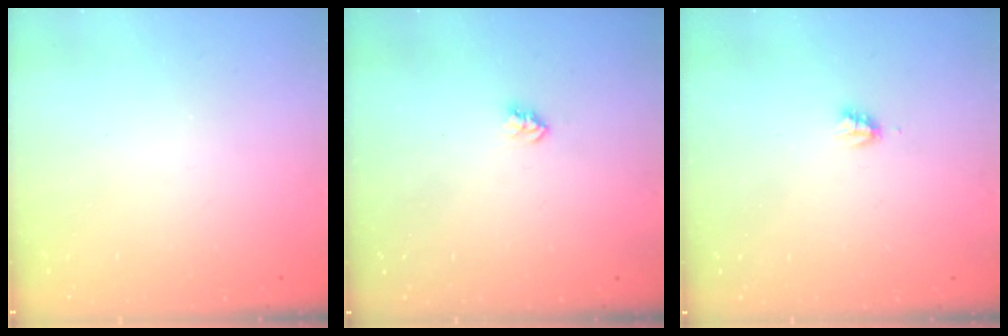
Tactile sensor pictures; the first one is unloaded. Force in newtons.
{"total": 2.7, "press": 2.7, "slide": 0.4}
{"total": 2.2, "press": 2.2, "slide": 0.3}